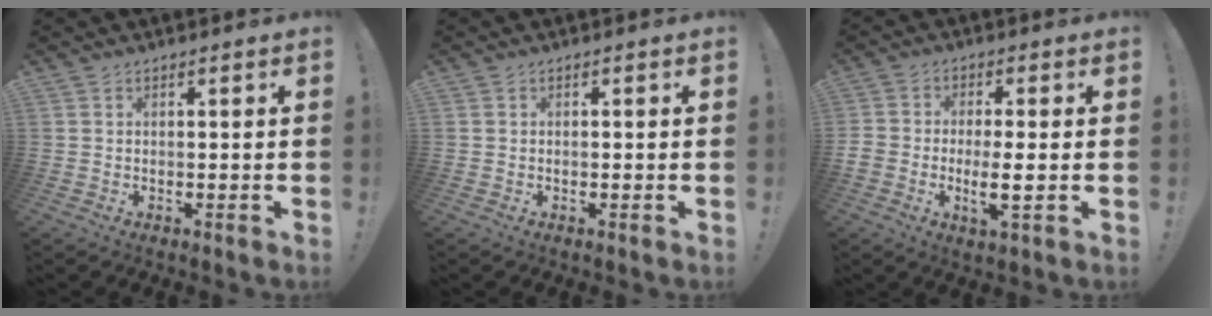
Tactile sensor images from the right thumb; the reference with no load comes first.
{"total": 0.0}
{"total": 6.2, "force": [-1.6, 2.0, 5.6], "torque": [-0.106, -0.007, -0.032]}